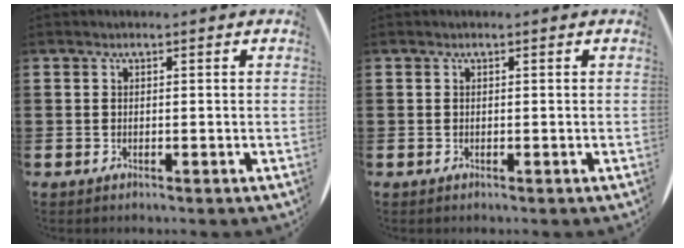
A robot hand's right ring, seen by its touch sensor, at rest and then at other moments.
{"total": 0.0}